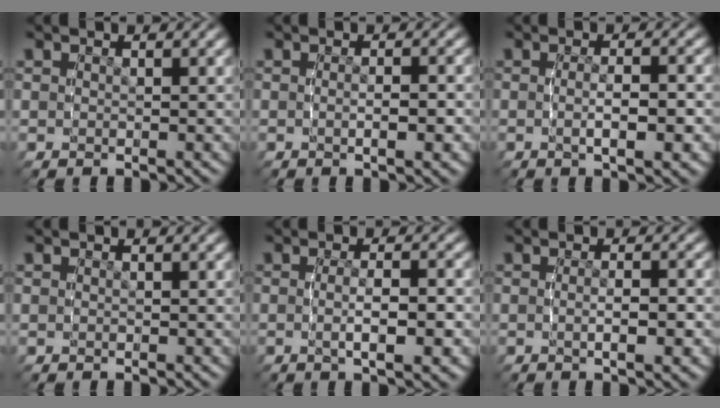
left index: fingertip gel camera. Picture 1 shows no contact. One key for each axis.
{"total": 1.7, "fx": -0.7, "fy": 0.3, "fz": 1.5, "tx": -0.026, "ty": -0.001, "tz": -0.013}
{"total": 2.9, "fx": -1.1, "fy": 0.6, "fz": 2.6, "tx": -0.044, "ty": -0.003, "tz": -0.020}
{"total": 0.0}
{"total": 3.4, "fx": -1.2, "fy": 0.7, "fz": 3.1, "tx": -0.052, "ty": -0.003, "tz": -0.020}
{"total": 2.2, "fx": -0.9, "fy": 0.4, "fz": 1.9, "tx": -0.034, "ty": -0.002, "tz": -0.016}